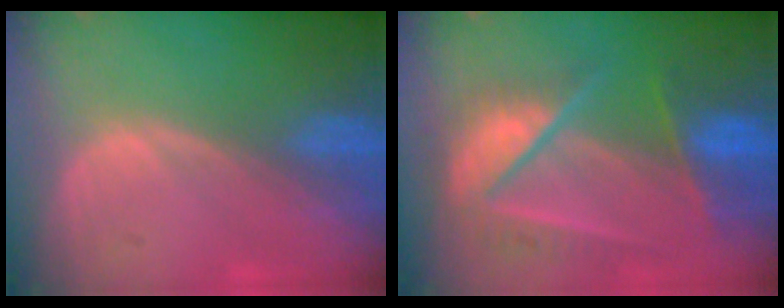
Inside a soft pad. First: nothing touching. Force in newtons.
{"total": 9.7, "press": 8.3, "slide": 5.1}